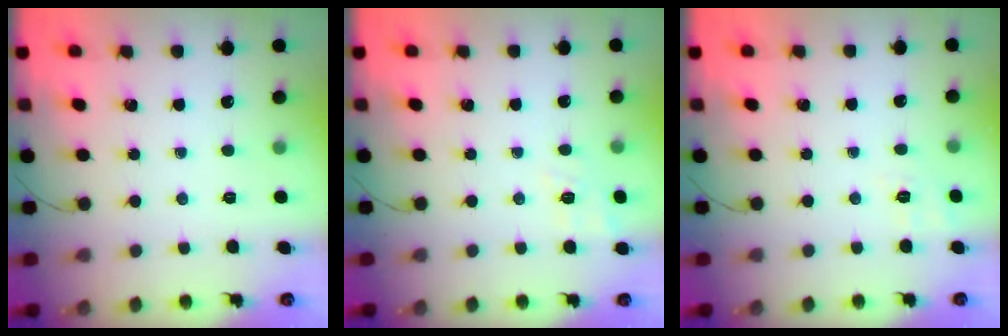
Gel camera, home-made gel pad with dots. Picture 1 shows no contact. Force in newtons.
{"total": 10.4, "press": 10.1, "slide": 2.3}
{"total": 2.5, "press": 1.1, "slide": 2.2}